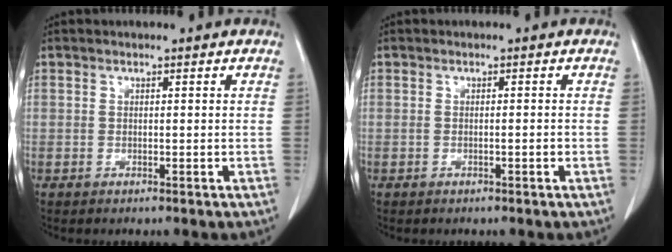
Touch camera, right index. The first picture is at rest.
{"total": 0.7, "force": [-0.2, 0.0, 0.6], "torque": [-0.013, 0.002, 0.000]}